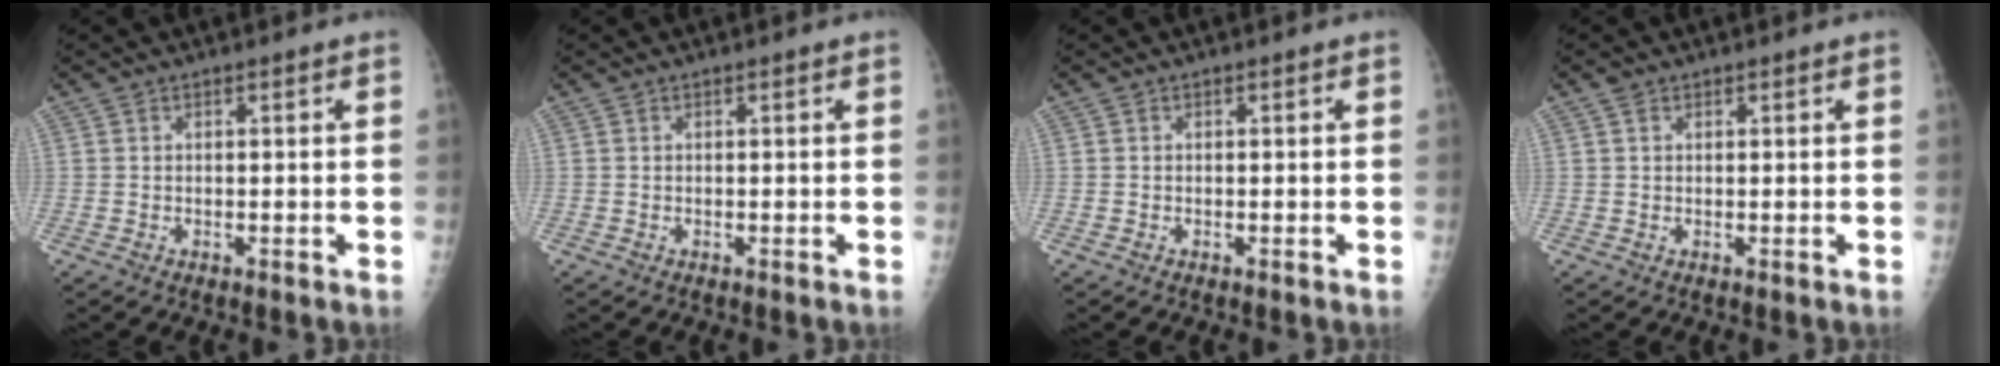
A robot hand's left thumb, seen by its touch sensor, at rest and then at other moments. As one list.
[{"total": 0.0}, {"total": 0.0}, {"total": 1.0, "force": [0.6, 0.7, 0.4], "torque": [-0.004, 0.001, 0.010]}]